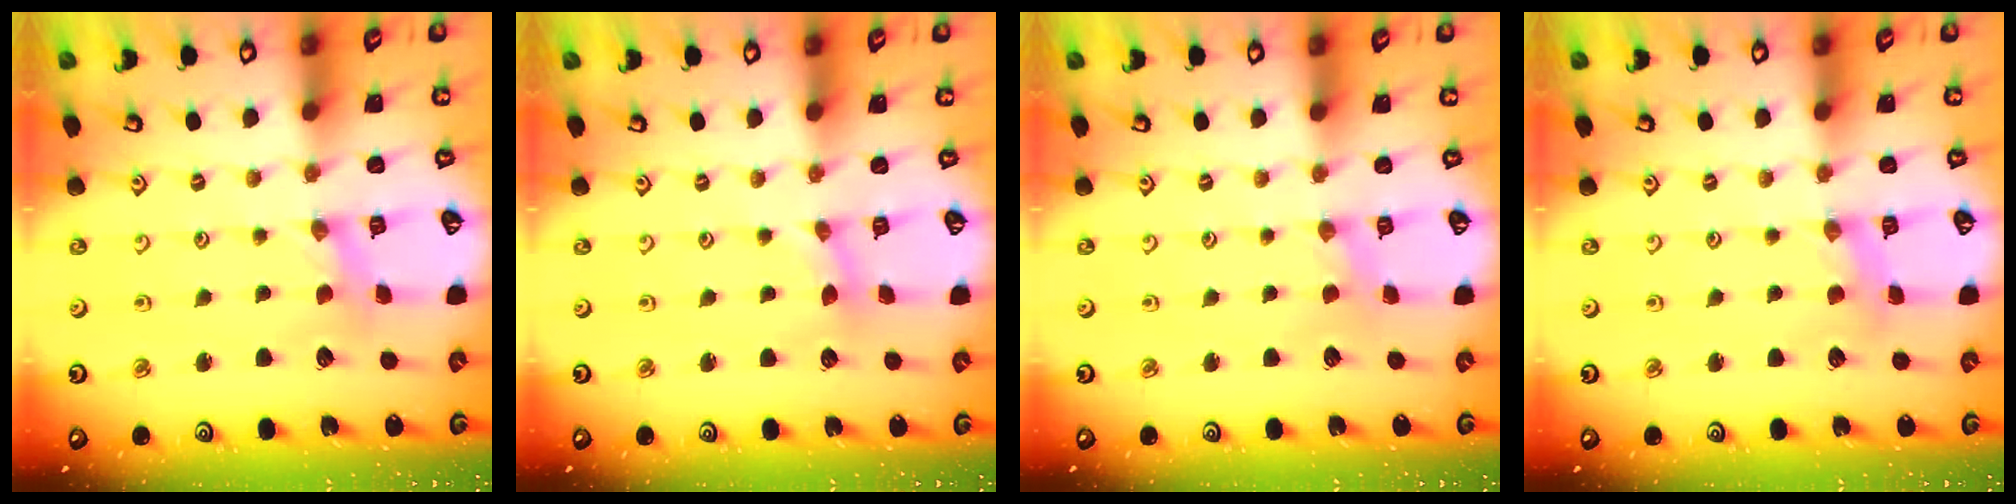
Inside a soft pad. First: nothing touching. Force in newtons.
{"total": 0.9, "press": 0.9, "slide": 0.2}
{"total": 0.5, "press": 0.5, "slide": 0.1}
{"total": 1.3, "press": 1.2, "slide": 0.3}